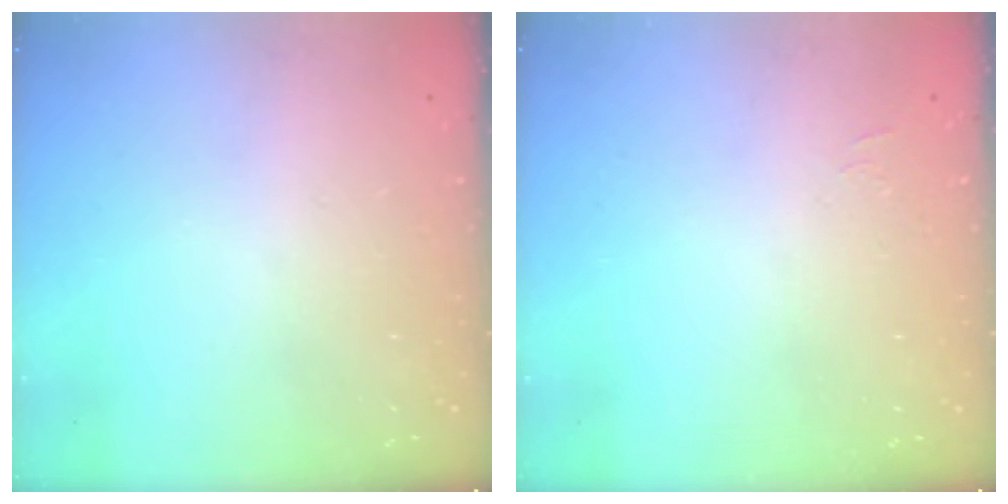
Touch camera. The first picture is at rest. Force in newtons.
{"total": 4.5, "press": 4.4, "slide": 0.9}